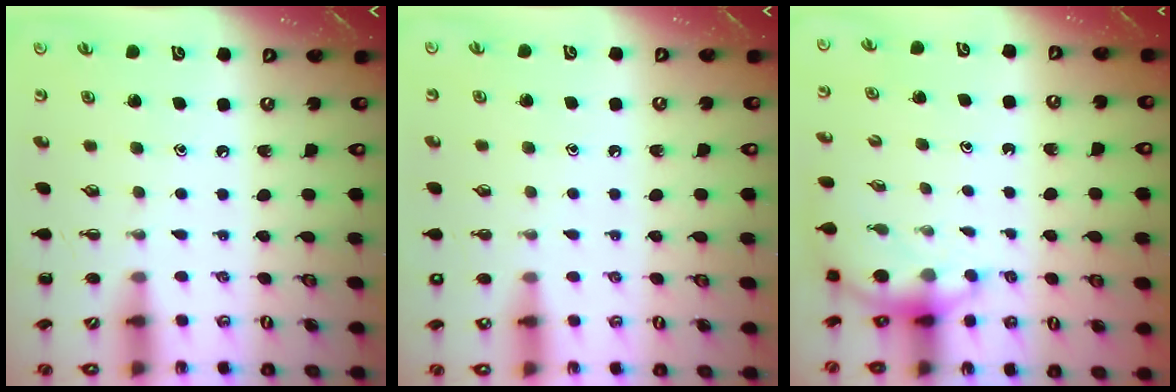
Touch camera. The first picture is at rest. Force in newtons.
{"total": 1.4, "press": 1.4, "slide": 0.1}
{"total": 4.2, "press": 4.1, "slide": 1.1}